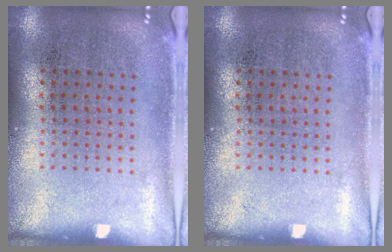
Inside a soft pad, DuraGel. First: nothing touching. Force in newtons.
{"total": 0.0}